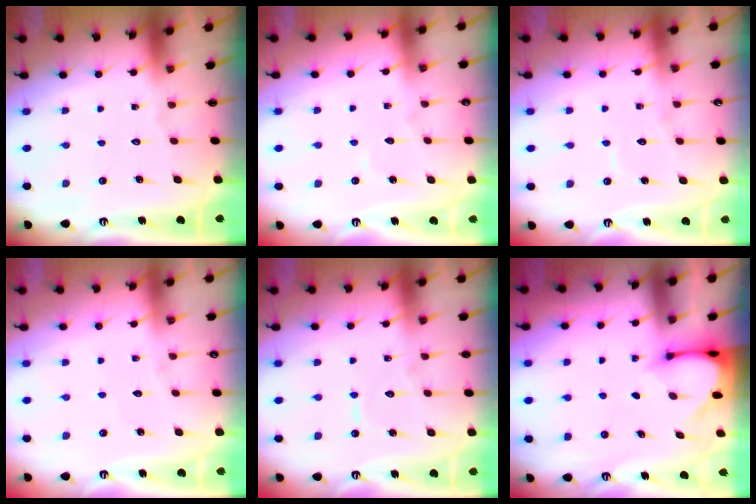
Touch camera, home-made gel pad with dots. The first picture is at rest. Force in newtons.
{"total": 3.5, "press": 3.5, "slide": 0.4}
{"total": 4.4, "press": 4.4, "slide": 0.4}
{"total": 2.5, "press": 2.5, "slide": 0.3}
{"total": 5.1, "press": 5.1, "slide": 0.4}
{"total": 3.2, "press": 3.2, "slide": 0.2}